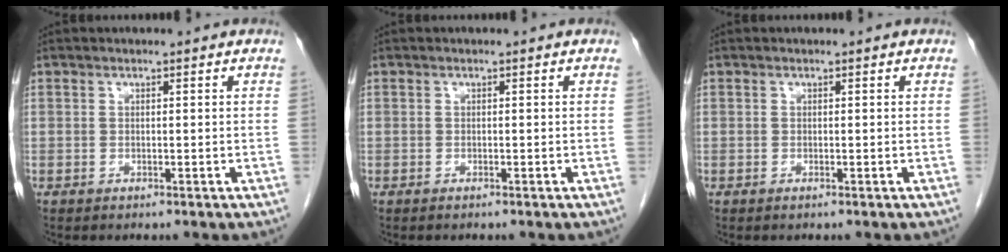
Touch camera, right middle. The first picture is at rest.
{"total": 0.0}
{"total": 0.0}